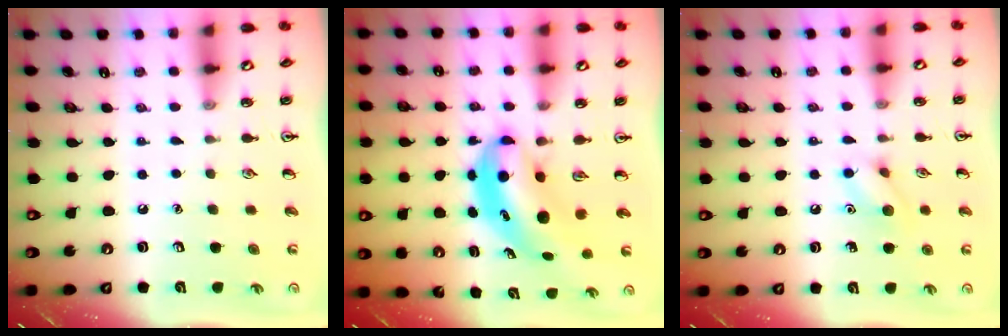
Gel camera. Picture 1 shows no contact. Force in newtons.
{"total": 6.3, "press": 6.1, "slide": 1.7}
{"total": 7.9, "press": 7.9, "slide": 0.6}